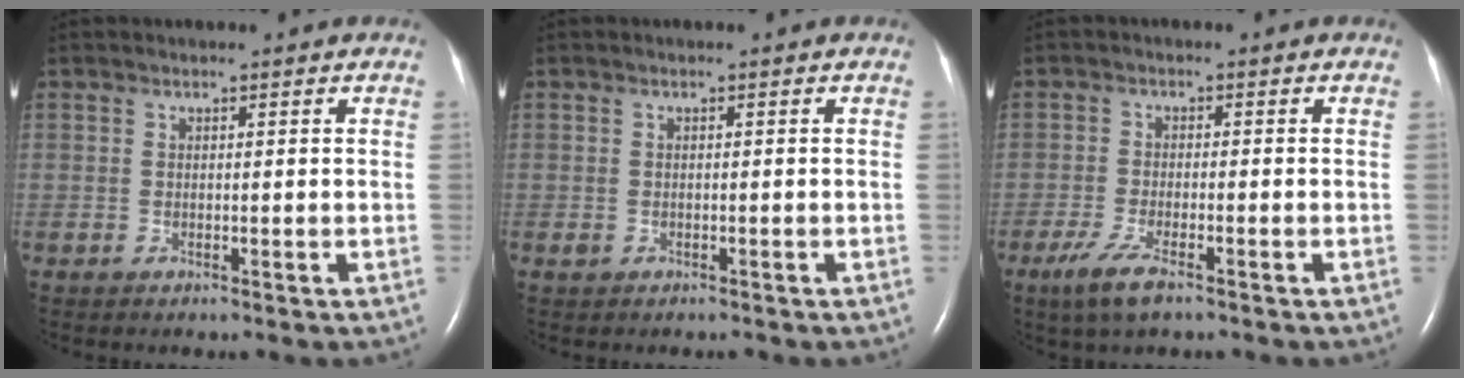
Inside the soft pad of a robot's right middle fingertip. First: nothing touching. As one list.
[{"total": 0.9, "force": [-0.6, 0.6, 0.5], "torque": [-0.014, 0.000, -0.006]}, {"total": 4.9, "force": [-3.2, 0.9, 3.6], "torque": [-0.088, -0.013, -0.058]}]